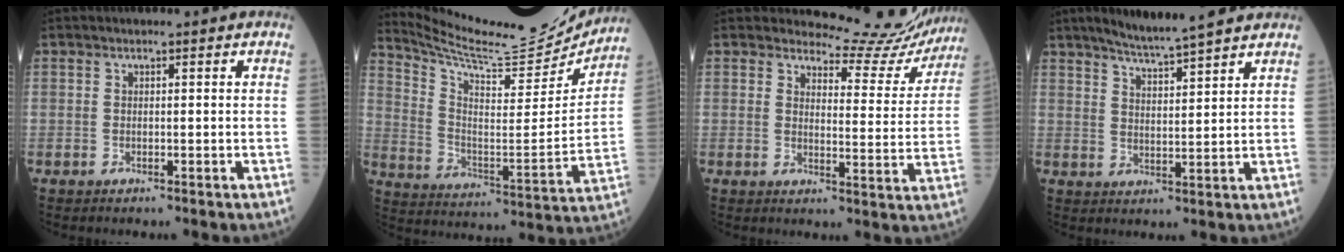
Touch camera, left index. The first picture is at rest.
{"total": 19.3, "force": [18.7, 1.2, 4.6], "torque": [-0.100, -0.065, 0.280]}
{"total": 11.7, "force": [11.4, 2.4, -0.1], "torque": [0.016, -0.049, 0.119]}
{"total": 10.2, "force": [8.9, 0.2, 5.0], "torque": [-0.082, 0.018, 0.133]}